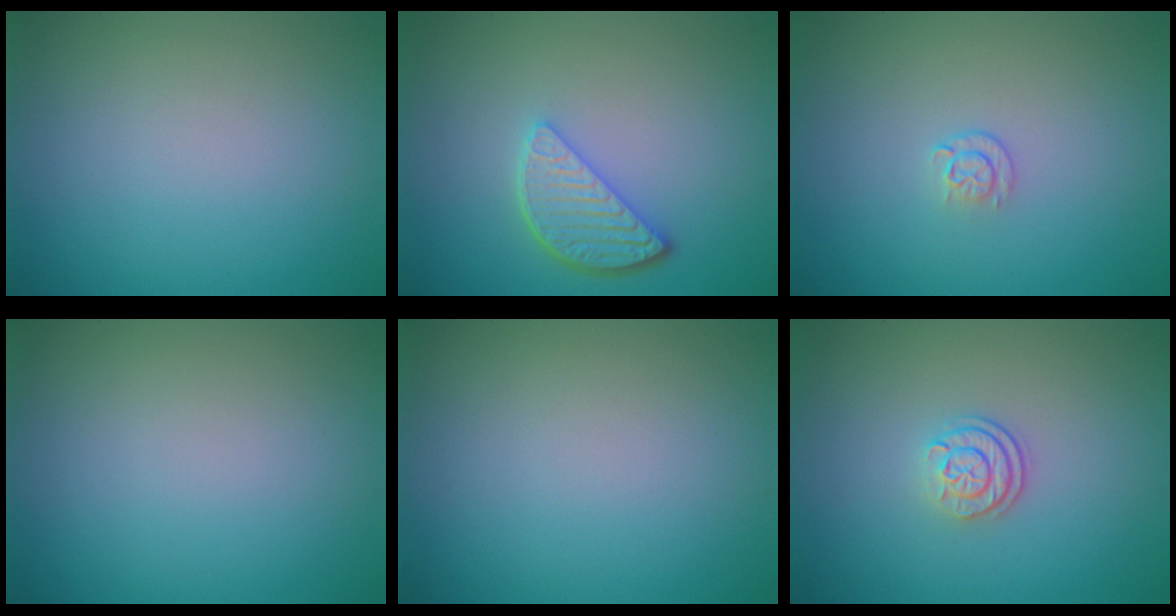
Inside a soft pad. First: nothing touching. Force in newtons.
{"total": 3.5, "press": 2.9, "slide": 2.0}
{"total": 1.1, "press": 0.6, "slide": 0.9}
{"total": 0.0}
{"total": 0.0}
{"total": 2.4, "press": 1.8, "slide": 1.5}